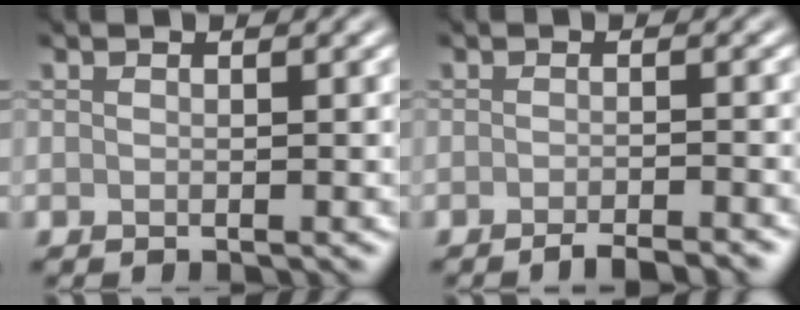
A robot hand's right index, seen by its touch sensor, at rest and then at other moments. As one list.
[{"total": 2.7, "force": [-2.2, 0.4, 1.6], "torque": [-0.010, 0.002, -0.038]}]